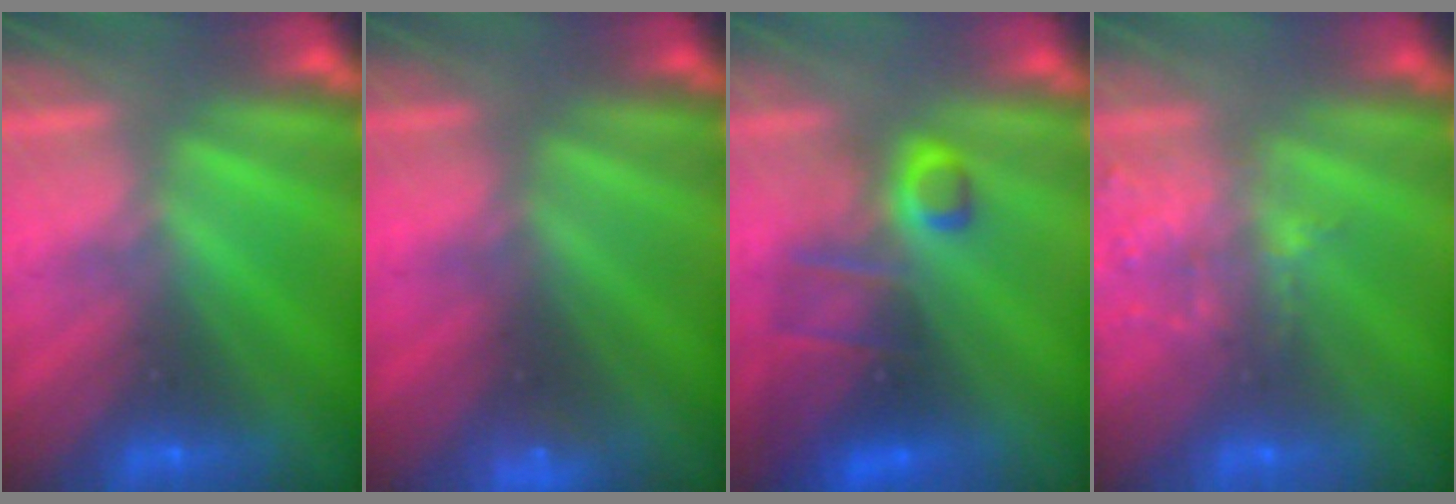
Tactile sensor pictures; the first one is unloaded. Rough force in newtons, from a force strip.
{"total": 2.4}
{"total": 6.4}
{"total": 1.7}